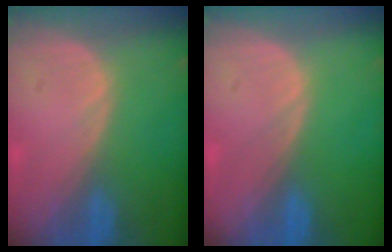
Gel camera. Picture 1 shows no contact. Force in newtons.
{"total": 0.0}